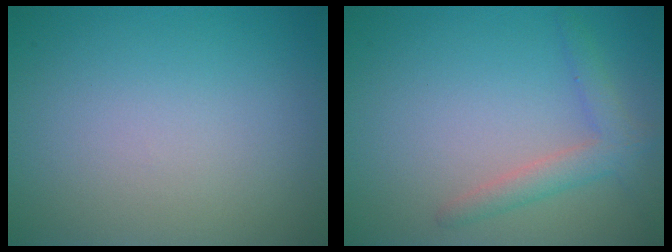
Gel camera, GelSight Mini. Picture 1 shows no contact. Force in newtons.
{"total": 2.6, "press": 2.6, "slide": 0.0}